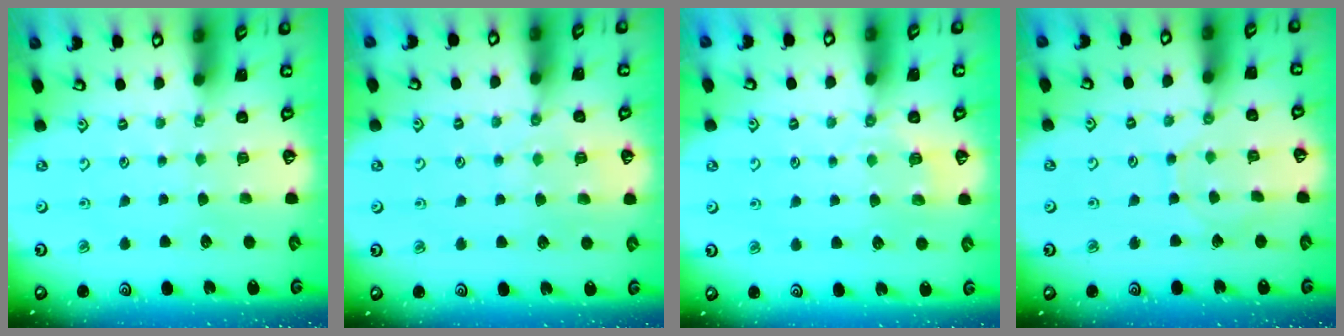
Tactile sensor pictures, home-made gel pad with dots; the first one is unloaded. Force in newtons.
{"total": 4.0, "press": 3.9, "slide": 0.5}
{"total": 3.0, "press": 2.5, "slide": 1.6}
{"total": 6.0, "press": 6.0, "slide": 0.3}